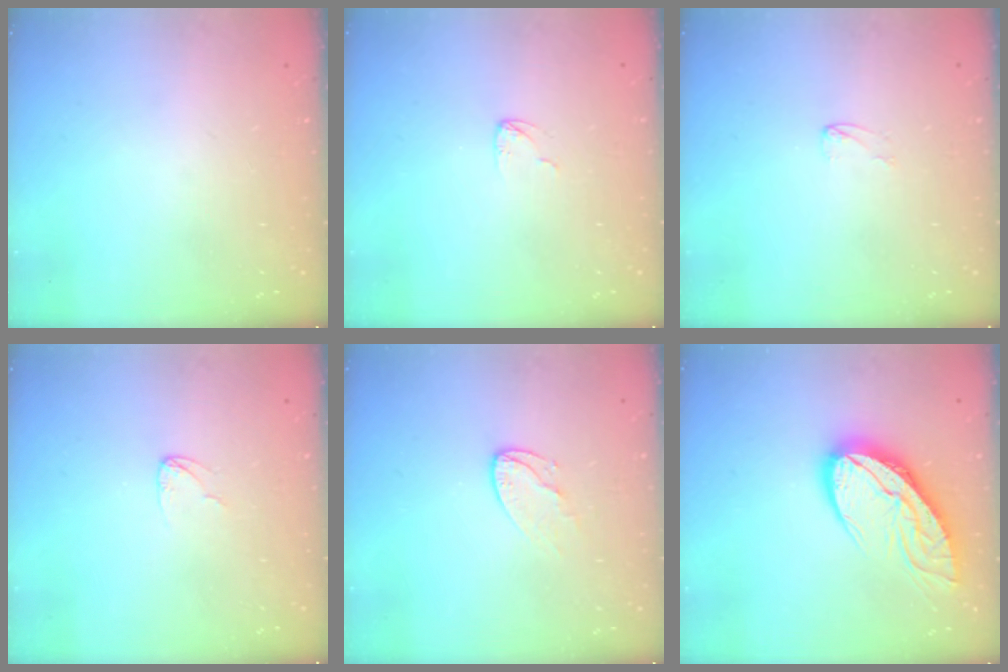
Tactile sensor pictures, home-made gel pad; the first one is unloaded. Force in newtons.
{"total": 3.0, "press": 2.9, "slide": 0.3}
{"total": 3.0, "press": 3.0, "slide": 0.3}
{"total": 2.3, "press": 2.3, "slide": 0.1}
{"total": 6.0, "press": 6.0, "slide": 0.4}
{"total": 13.1, "press": 13.0, "slide": 1.5}